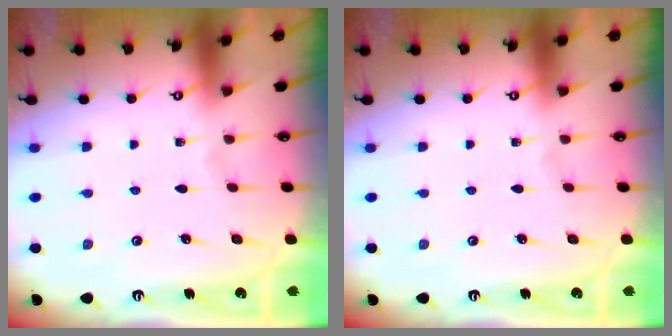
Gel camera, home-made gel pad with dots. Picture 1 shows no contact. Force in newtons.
{"total": 0.0}